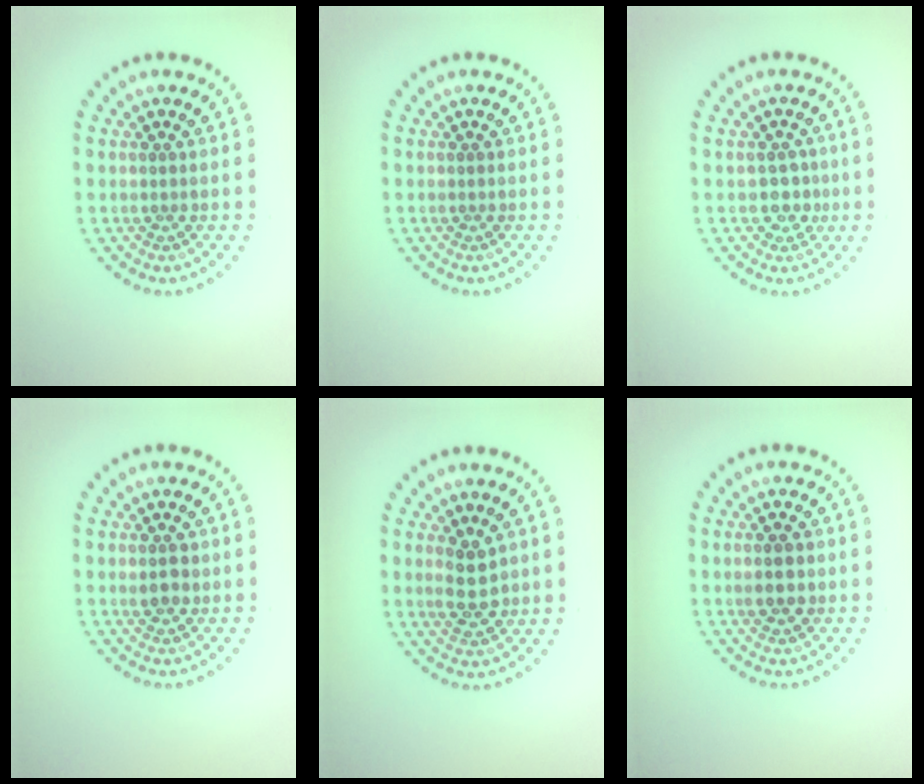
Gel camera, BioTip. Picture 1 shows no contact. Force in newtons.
{"total": 0.0}
{"total": 2.1, "press": 1.6, "slide": 1.3}
{"total": 1.7, "press": 1.7, "slide": 0.4}
{"total": 2.9, "press": 2.8, "slide": 0.7}
{"total": 2.7, "press": 2.7, "slide": 0.1}